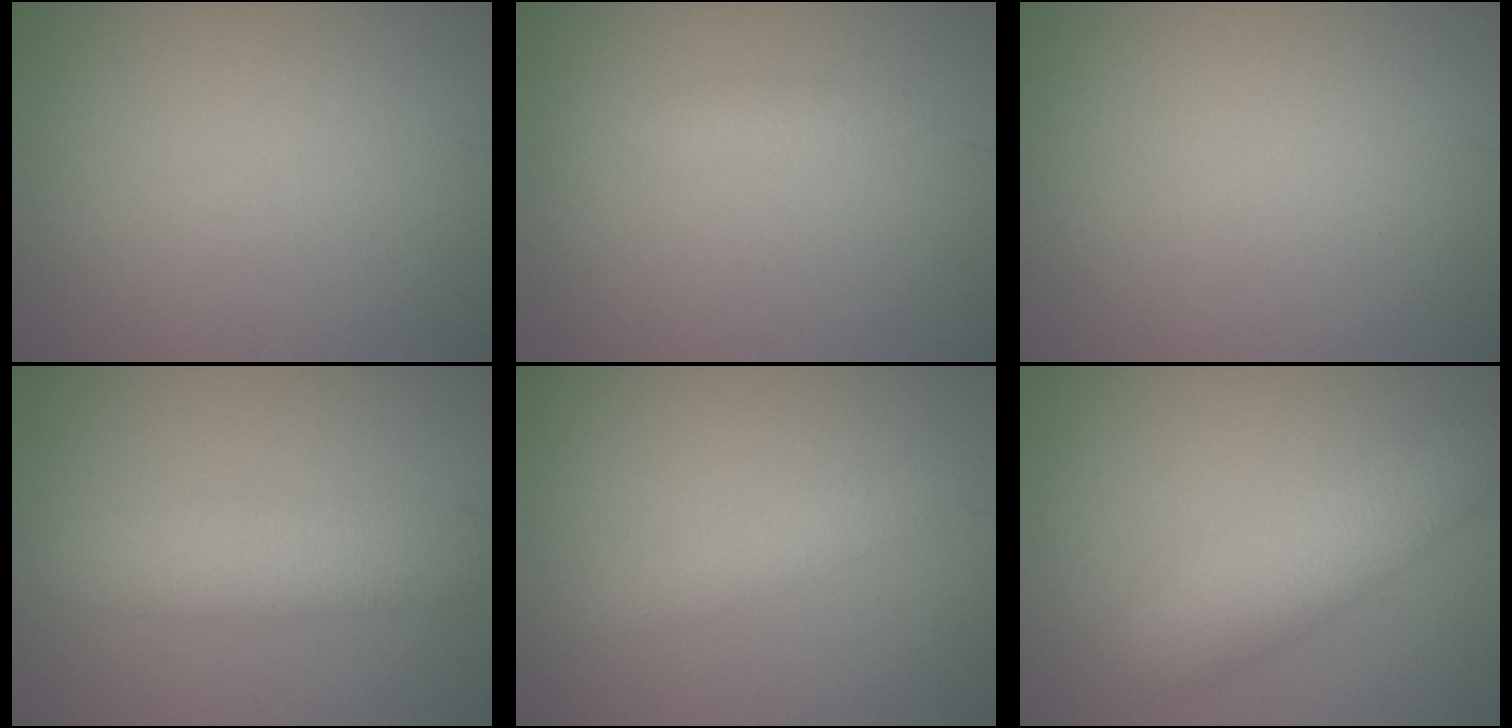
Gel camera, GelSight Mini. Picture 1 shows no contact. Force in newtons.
{"total": 0.9, "press": 0.9, "slide": 0.1}
{"total": 0.0}
{"total": 4.9, "press": 4.9, "slide": 0.1}
{"total": 1.8, "press": 1.8, "slide": 0.1}
{"total": 4.2, "press": 4.2, "slide": 0.1}